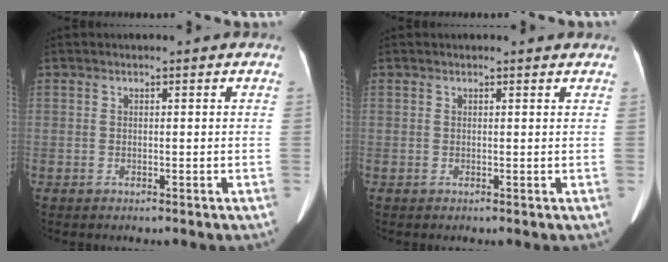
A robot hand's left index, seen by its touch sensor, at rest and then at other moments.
{"total": 2.6, "force": [2.5, 0.5, 0.6], "torque": [-0.007, -0.006, 0.017]}